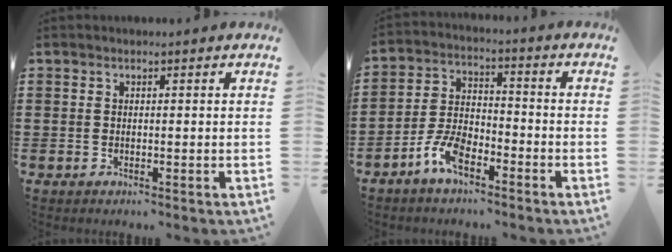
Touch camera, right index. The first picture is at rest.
{"total": 6.4, "force": [-4.2, 2.8, 4.0], "torque": [-0.101, 0.007, -0.085]}